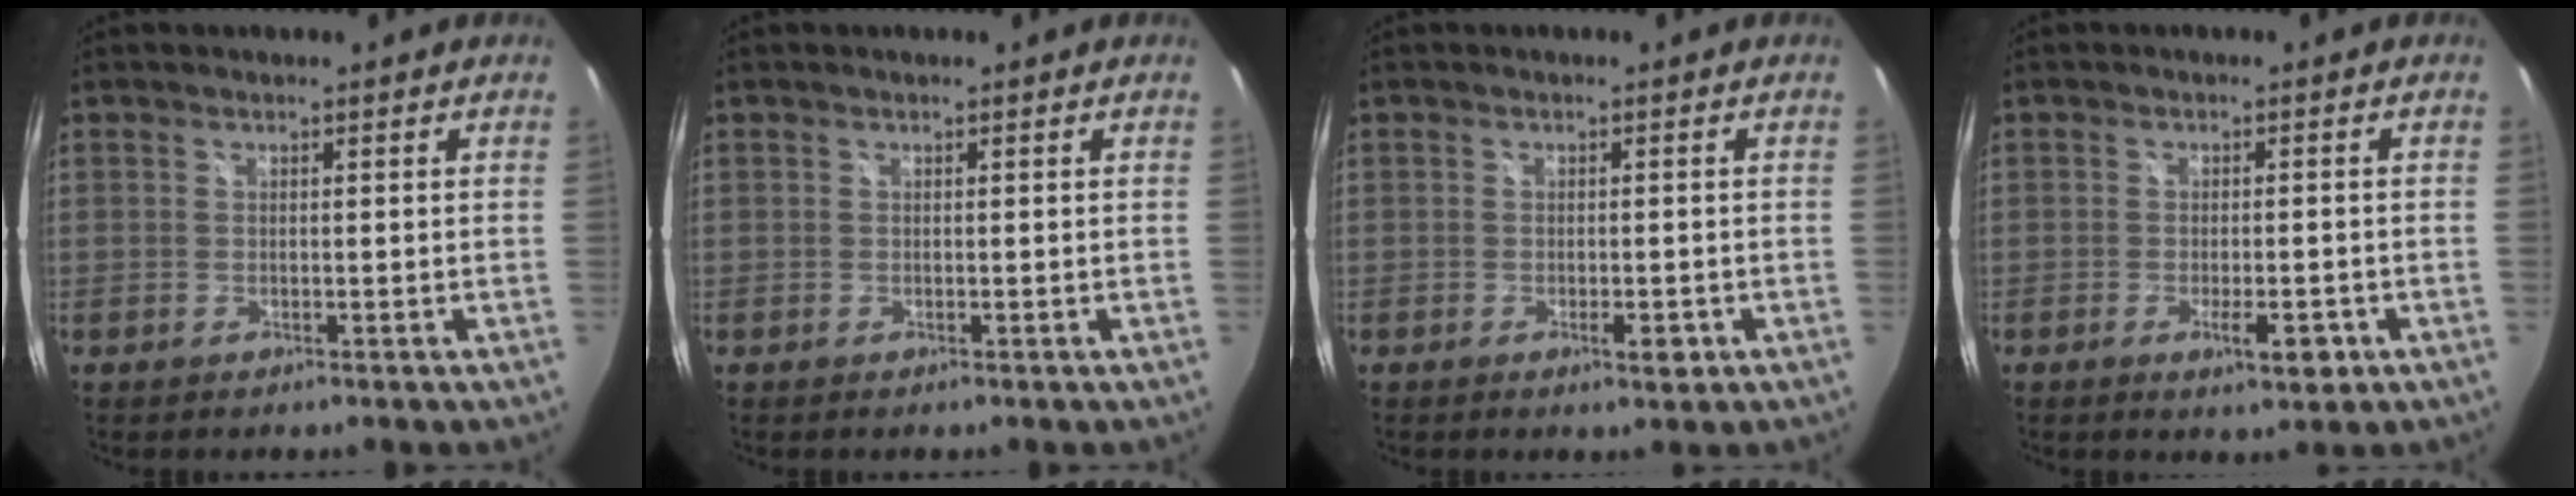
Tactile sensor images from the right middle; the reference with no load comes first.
{"total": 0.0}
{"total": 2.1, "force": [-0.8, 0.9, 1.7], "torque": [-0.028, -0.005, -0.011]}
{"total": 4.2, "force": [-1.7, 1.4, 3.5], "torque": [-0.064, -0.010, -0.024]}